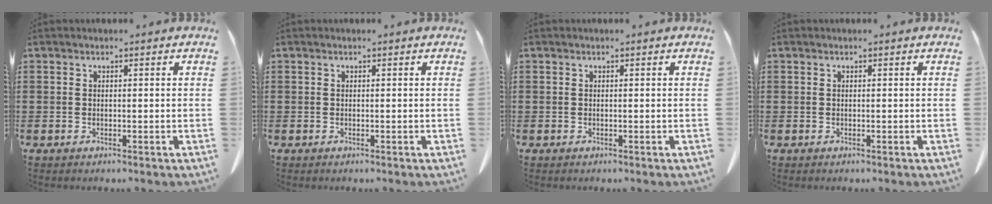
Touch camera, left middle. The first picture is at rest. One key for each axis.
{"total": 0.0}
{"total": 0.0}
{"total": 0.0}